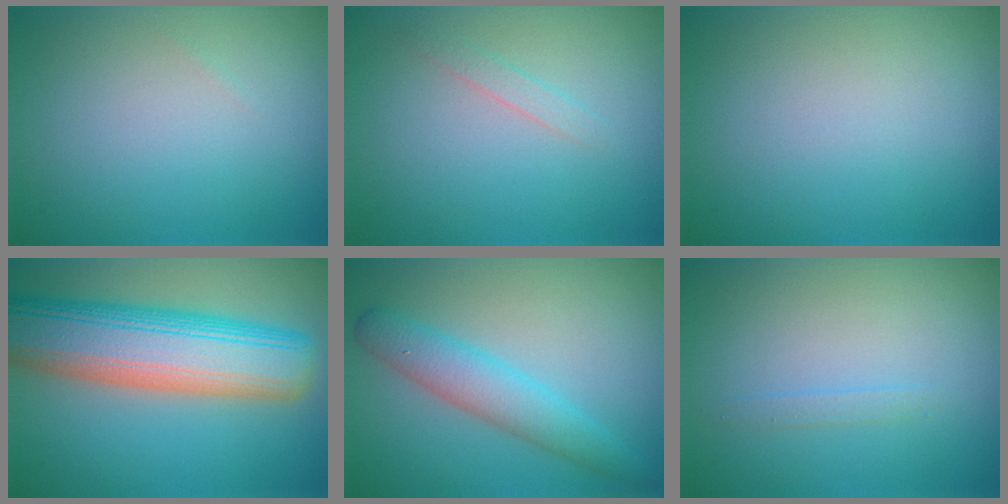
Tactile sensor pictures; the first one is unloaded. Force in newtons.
{"total": 0.9, "press": 0.9, "slide": 0.1}
{"total": 0.0}
{"total": 11.5, "press": 11.5, "slide": 0.6}
{"total": 3.9, "press": 3.9, "slide": 0.1}
{"total": 0.8, "press": 0.8, "slide": 0.1}